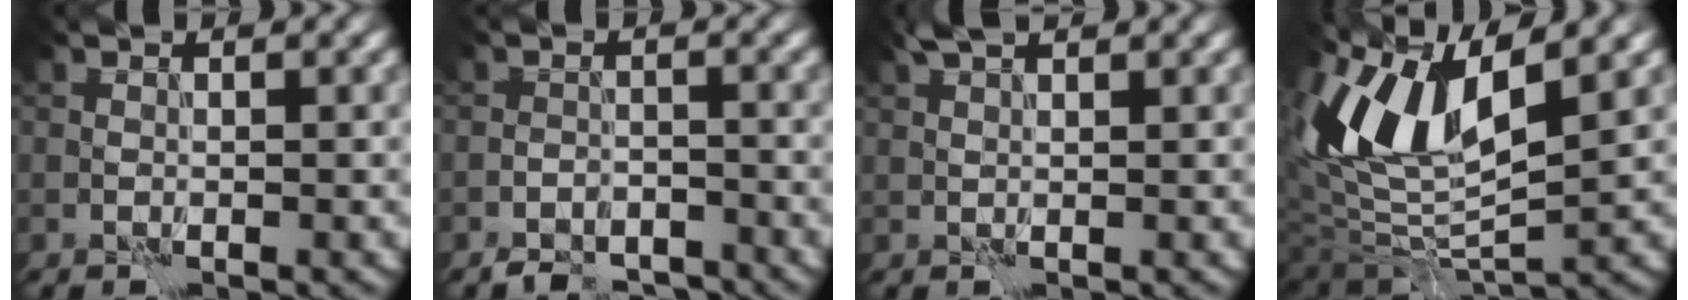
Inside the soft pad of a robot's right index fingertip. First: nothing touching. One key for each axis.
{"total": 3.4, "fx": -3.2, "fy": 1.0, "fz": 0.6, "tx": 0.002, "ty": -0.001, "tz": -0.056}
{"total": 2.4, "fx": 2.0, "fy": 0.3, "fz": 1.3, "tx": -0.030, "ty": 0.007, "tz": 0.035}
{"total": 9.3, "fx": 4.1, "fy": 3.6, "fz": 7.5, "tx": -0.151, "ty": -0.004, "tz": 0.079}